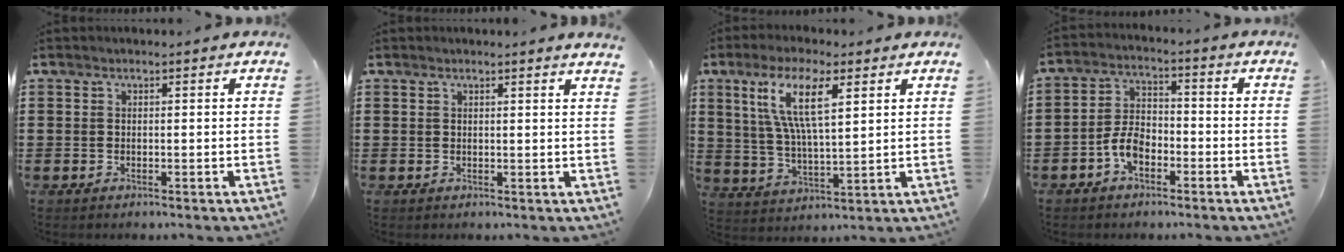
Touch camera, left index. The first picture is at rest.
{"total": 1.2, "force": [1.0, -0.3, 0.6], "torque": [-0.012, -0.003, 0.019]}
{"total": 10.7, "force": [5.0, 3.1, 8.9], "torque": [-0.184, 0.010, 0.087]}
{"total": 5.4, "force": [-2.8, 3.1, 3.4], "torque": [-0.087, 0.004, -0.060]}